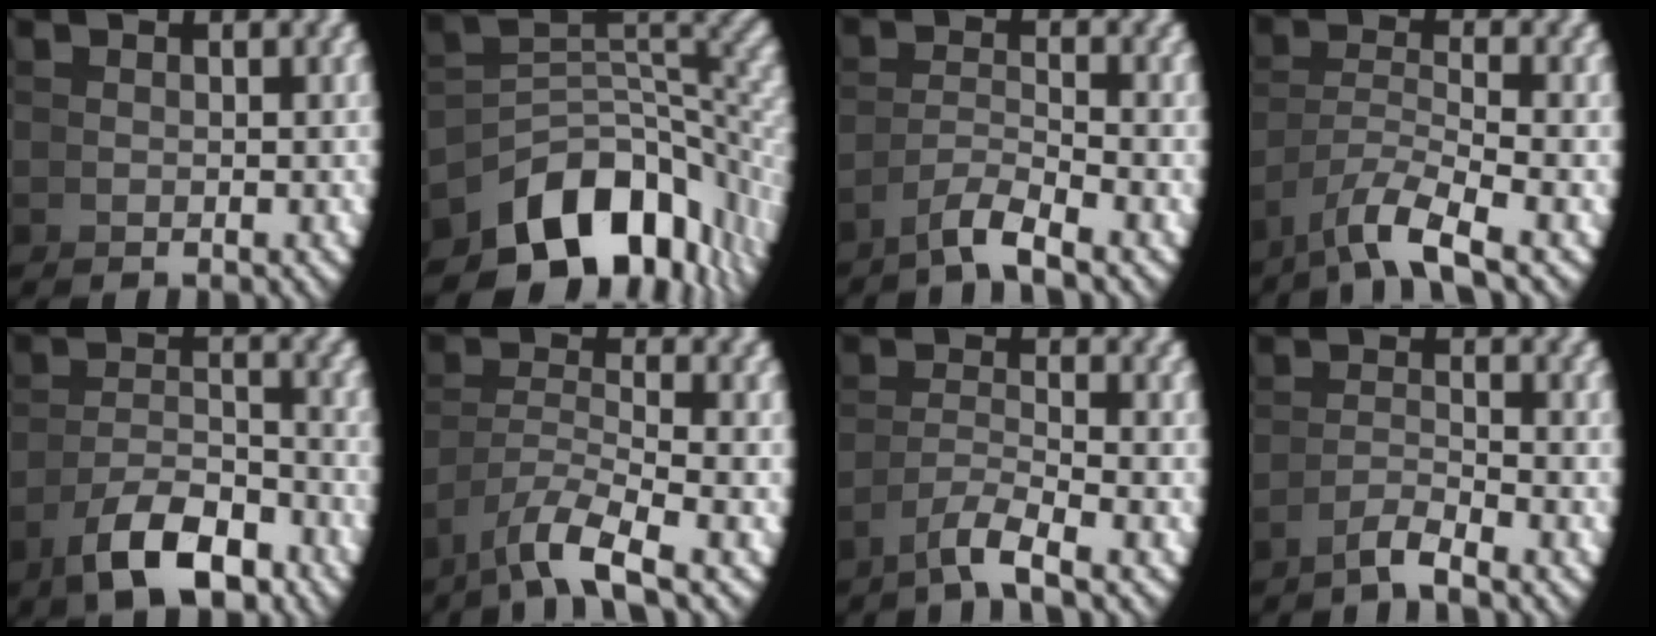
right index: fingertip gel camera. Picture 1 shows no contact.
{"total": 12.3, "force": [-4.2, 7.1, 9.2], "torque": [-0.145, -0.043, -0.039]}
{"total": 2.7, "force": [-1.9, -0.1, 1.9], "torque": [-0.024, 0.002, -0.034]}
{"total": 4.3, "force": [-1.8, 1.7, 3.5], "torque": [-0.067, -0.016, -0.021]}
{"total": 5.7, "force": [-3.5, 2.1, 3.9], "torque": [-0.056, -0.011, -0.050]}
{"total": 4.3, "force": [-1.8, 1.7, 3.5], "torque": [-0.069, -0.017, -0.020]}
{"total": 2.9, "force": [-1.8, -0.1, 2.3], "torque": [-0.042, -0.005, -0.025]}
{"total": 2.2, "force": [-1.7, -0.9, 1.1], "torque": [-0.008, 0.005, -0.034]}